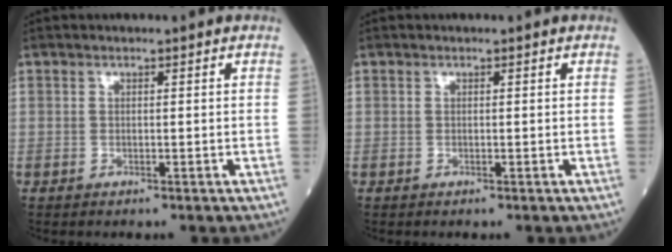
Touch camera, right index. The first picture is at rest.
{"total": 0.0}